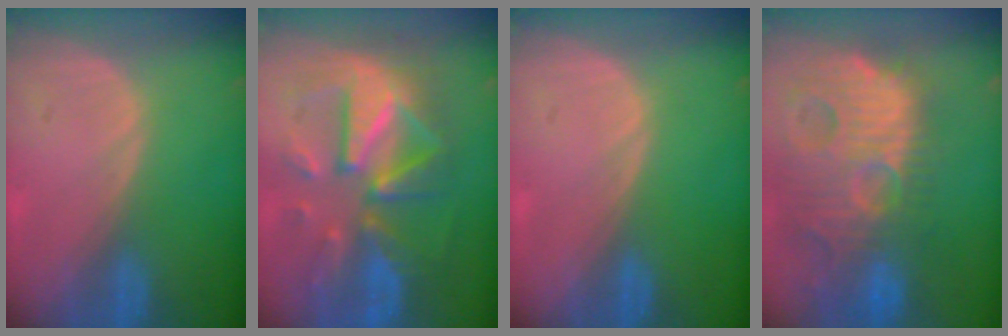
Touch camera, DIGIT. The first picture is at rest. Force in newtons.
{"total": 12.4, "press": 12.3, "slide": 1.2}
{"total": 0.0}
{"total": 14.9, "press": 12.8, "slide": 7.6}